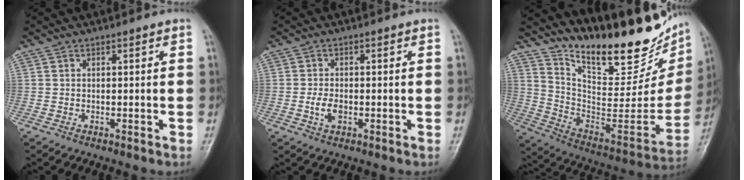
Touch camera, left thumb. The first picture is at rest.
{"total": 2.8, "force": [-0.6, 1.6, 2.2], "torque": [-0.045, -0.001, -0.012]}
{"total": 28.9, "force": [21.9, 10.0, 16.1], "torque": [-0.217, -0.122, 0.334]}